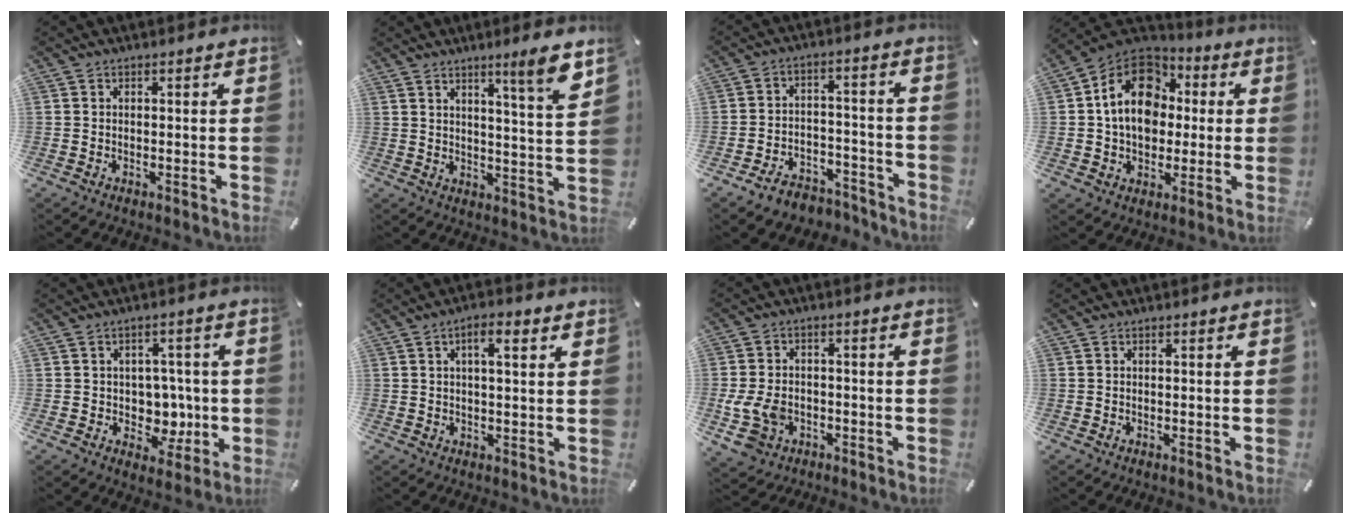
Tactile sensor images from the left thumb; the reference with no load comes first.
{"total": 8.5, "force": [6.2, -0.2, 5.8], "torque": [-0.078, -0.046, 0.095]}
{"total": 7.1, "force": [-5.0, 4.4, 2.4], "torque": [-0.030, 0.038, -0.088]}
{"total": 14.6, "force": [0.9, 12.0, 8.3], "torque": [-0.163, 0.010, 0.013]}
{"total": 6.4, "force": [0.1, 5.9, 2.5], "torque": [-0.024, -0.005, 0.004]}
{"total": 4.7, "force": [2.0, 1.3, 4.1], "torque": [-0.061, -0.004, 0.027]}
{"total": 8.8, "force": [-2.7, 6.7, 4.9], "torque": [-0.120, 0.011, -0.047]}
{"total": 0.0}